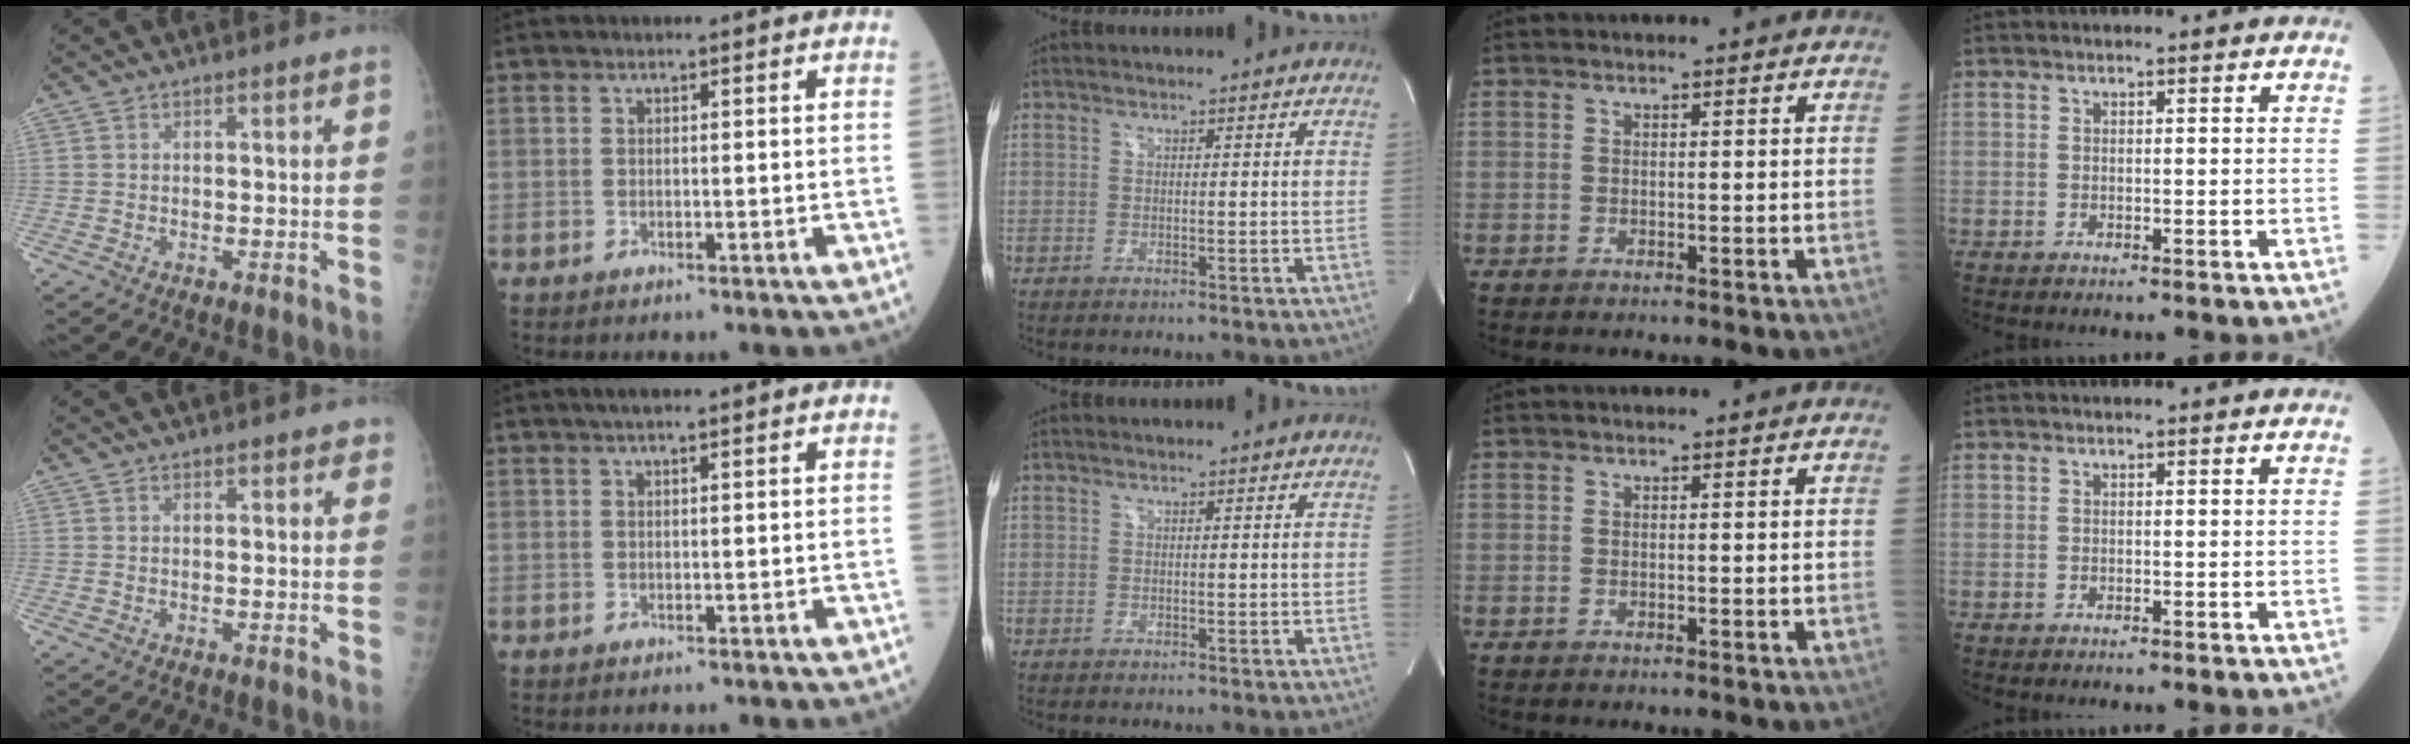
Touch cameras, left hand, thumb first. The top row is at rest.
{"thumb": {"total": 1.2, "force": [0.8, 0.7, 0.5], "torque": [0.008, -0.002, 0.004]}, "index": {"total": 2.6, "force": [1.9, 0.2, 1.7], "torque": [-0.027, 0.017, 0.030]}}